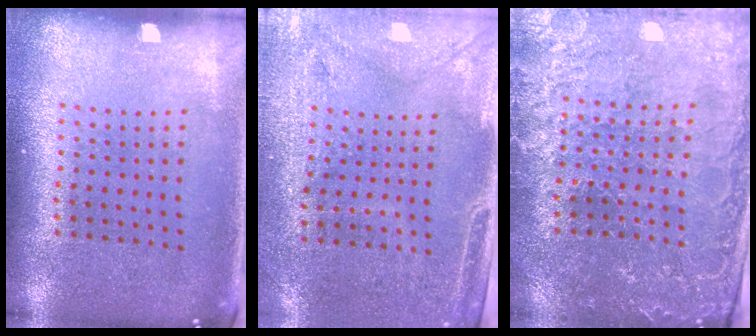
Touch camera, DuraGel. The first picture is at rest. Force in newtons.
{"total": 2.9, "press": 2.5, "slide": 1.6}
{"total": 1.5, "press": 1.4, "slide": 0.5}